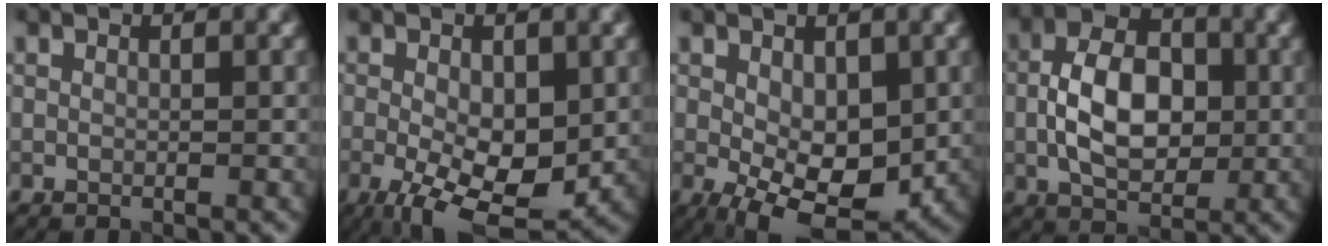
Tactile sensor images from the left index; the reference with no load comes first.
{"total": 8.7, "force": [-2.2, 4.2, 7.3], "torque": [-0.133, -0.017, -0.034]}
{"total": 7.9, "force": [-1.5, 4.2, 6.5], "torque": [-0.113, -0.017, -0.018]}
{"total": 7.0, "force": [-0.5, 4.2, 5.5], "torque": [-0.098, 0.005, -0.015]}